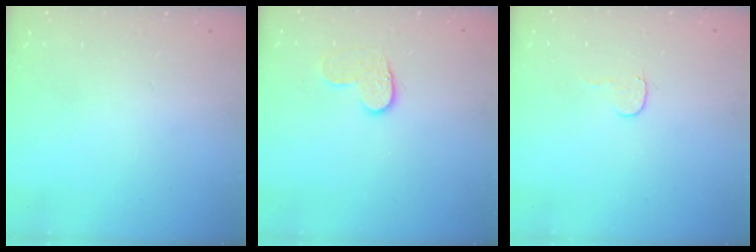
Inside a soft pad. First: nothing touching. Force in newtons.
{"total": 6.9, "press": 6.8, "slide": 0.6}
{"total": 4.0, "press": 4.0, "slide": 0.4}